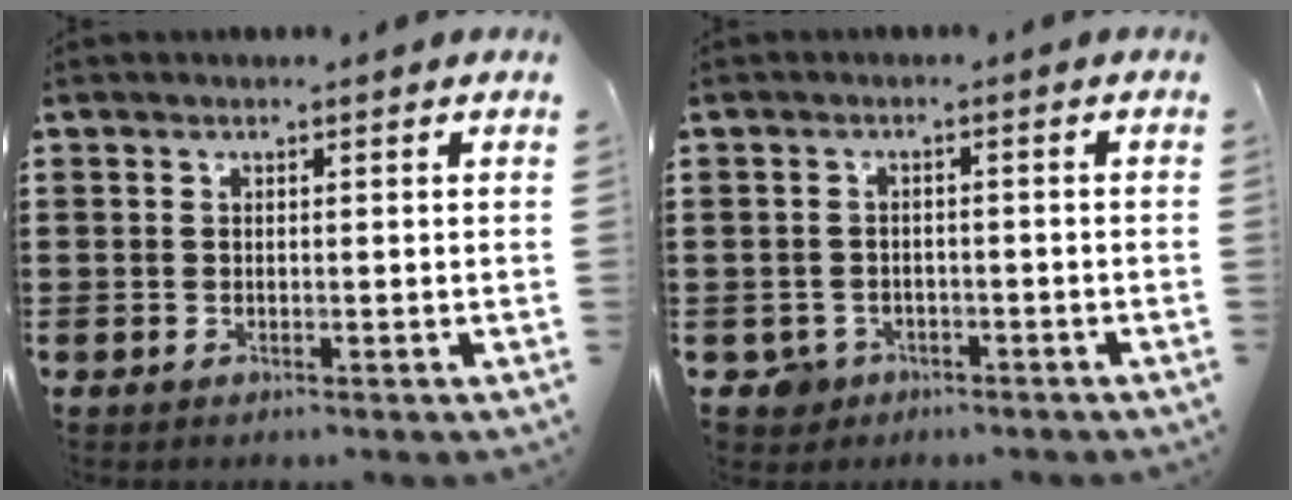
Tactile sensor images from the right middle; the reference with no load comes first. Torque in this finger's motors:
{"motor_torque": [-0.06, 0.12, 0.00, -0.03]}